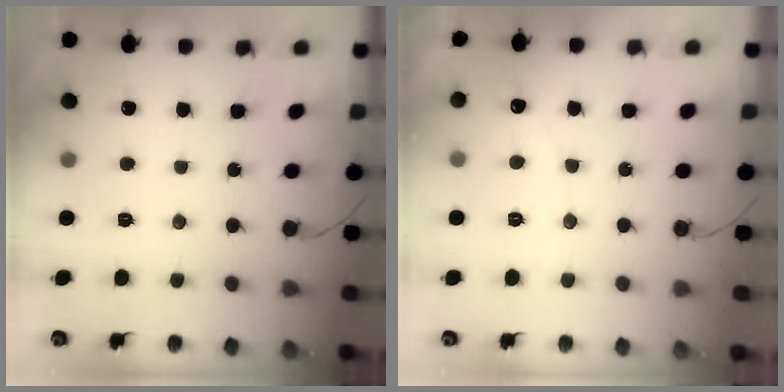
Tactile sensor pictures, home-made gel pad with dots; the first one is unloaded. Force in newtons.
{"total": 2.9, "press": 2.9, "slide": 0.2}